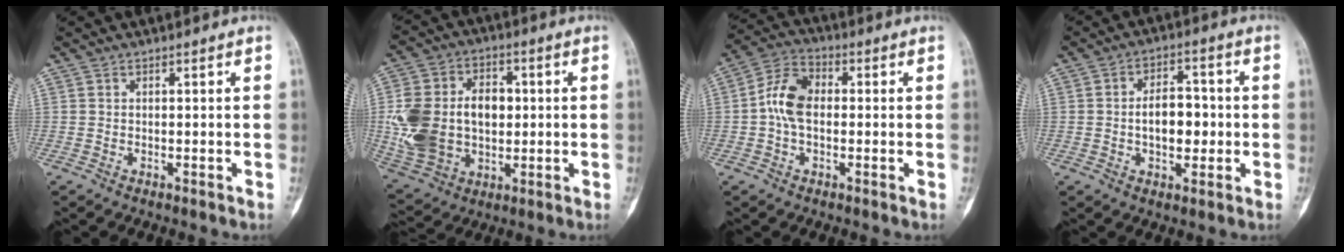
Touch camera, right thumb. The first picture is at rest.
{"total": 19.4, "force": [0.5, 13.8, 13.6], "torque": [-0.252, 0.015, 0.025]}
{"total": 8.3, "force": [-0.2, 5.4, 6.3], "torque": [-0.118, 0.026, -0.014]}
{"total": 8.4, "force": [-0.5, 5.1, 6.7], "torque": [-0.082, 0.015, -0.010]}